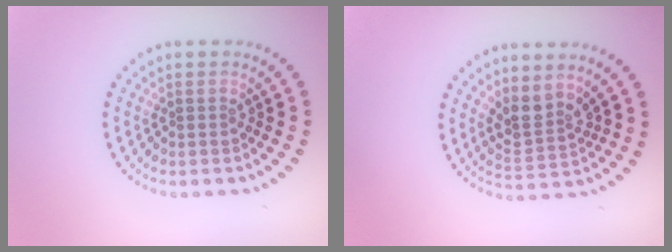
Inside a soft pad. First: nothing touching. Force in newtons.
{"total": 2.8, "press": 2.1, "slide": 1.8}